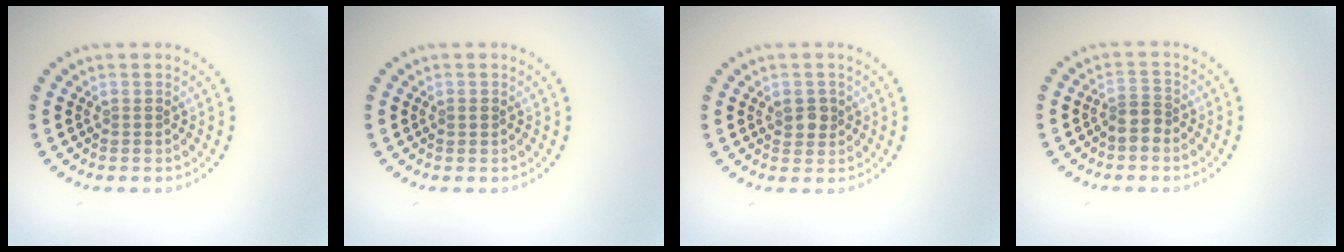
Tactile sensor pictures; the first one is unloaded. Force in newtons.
{"total": 0.8, "press": 0.8, "slide": 0.1}
{"total": 1.8, "press": 1.8, "slide": 0.4}
{"total": 2.0, "press": 1.7, "slide": 1.2}